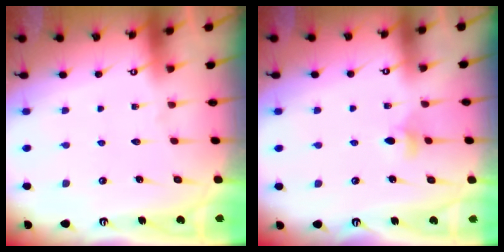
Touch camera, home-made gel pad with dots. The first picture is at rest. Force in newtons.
{"total": 5.4, "press": 5.3, "slide": 0.6}